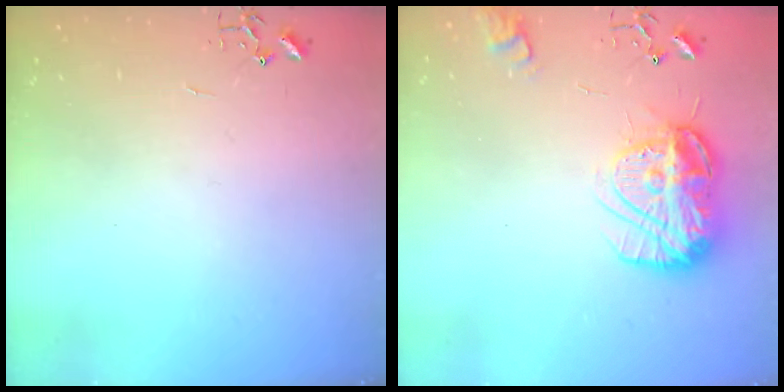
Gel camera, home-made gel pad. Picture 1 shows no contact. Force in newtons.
{"total": 15.7, "press": 15.7, "slide": 1.3}